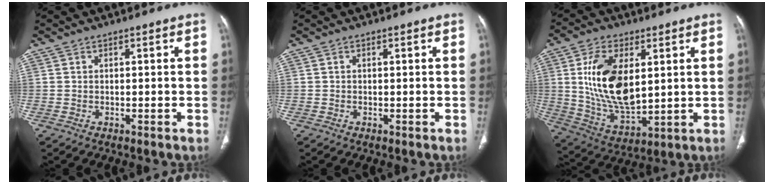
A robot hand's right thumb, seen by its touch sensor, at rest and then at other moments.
{"total": 0.0}
{"total": 16.8, "force": [3.4, 8.9, 13.8], "torque": [-0.249, -0.020, 0.075]}